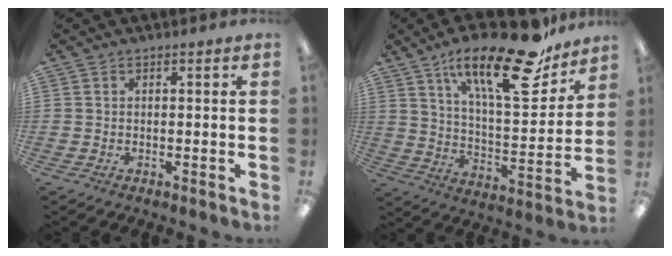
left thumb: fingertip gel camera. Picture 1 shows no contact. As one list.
[{"total": 25.2, "force": [16.6, 8.3, 17.1], "torque": [-0.250, -0.101, 0.269]}]